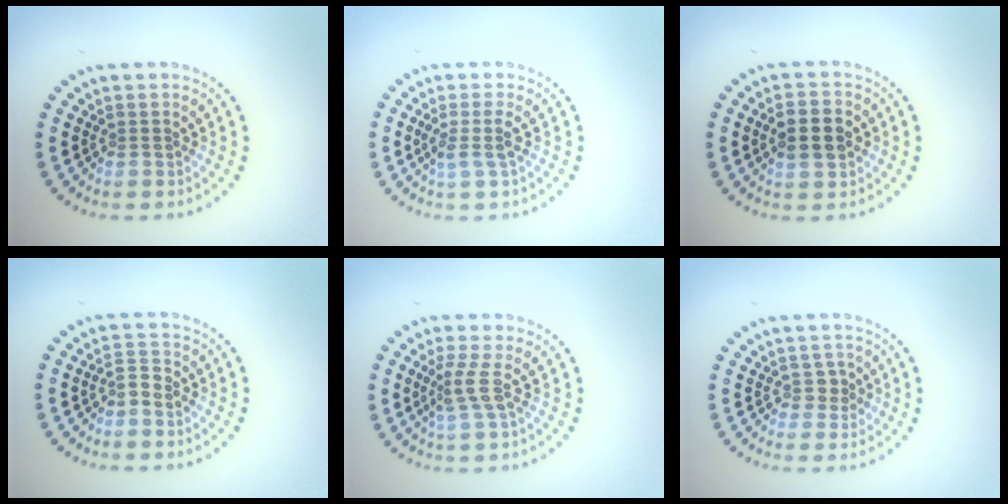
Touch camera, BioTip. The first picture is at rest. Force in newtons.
{"total": 2.0, "press": 1.6, "slide": 1.2}
{"total": 3.7, "press": 3.7, "slide": 0.3}
{"total": 1.4, "press": 1.2, "slide": 0.7}
{"total": 2.4, "press": 1.7, "slide": 1.7}
{"total": 1.2, "press": 1.1, "slide": 0.6}